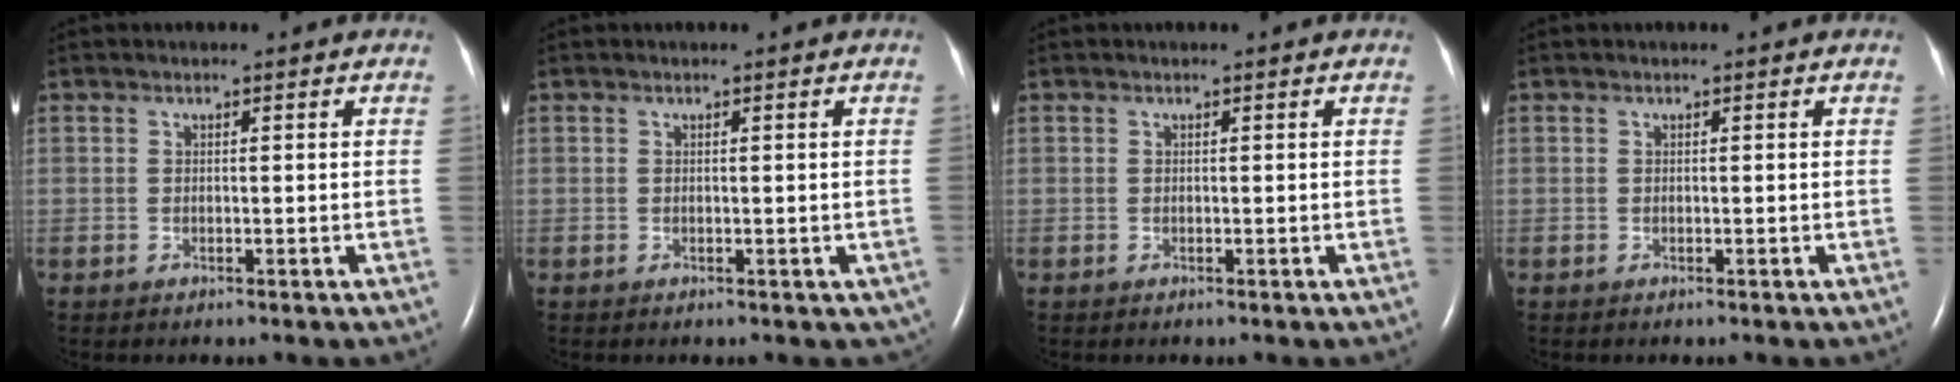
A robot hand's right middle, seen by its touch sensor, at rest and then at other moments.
{"total": 1.4, "force": [-0.3, 1.1, 0.9], "torque": [-0.004, 0.000, 0.003]}
{"total": 0.0}
{"total": 0.0}